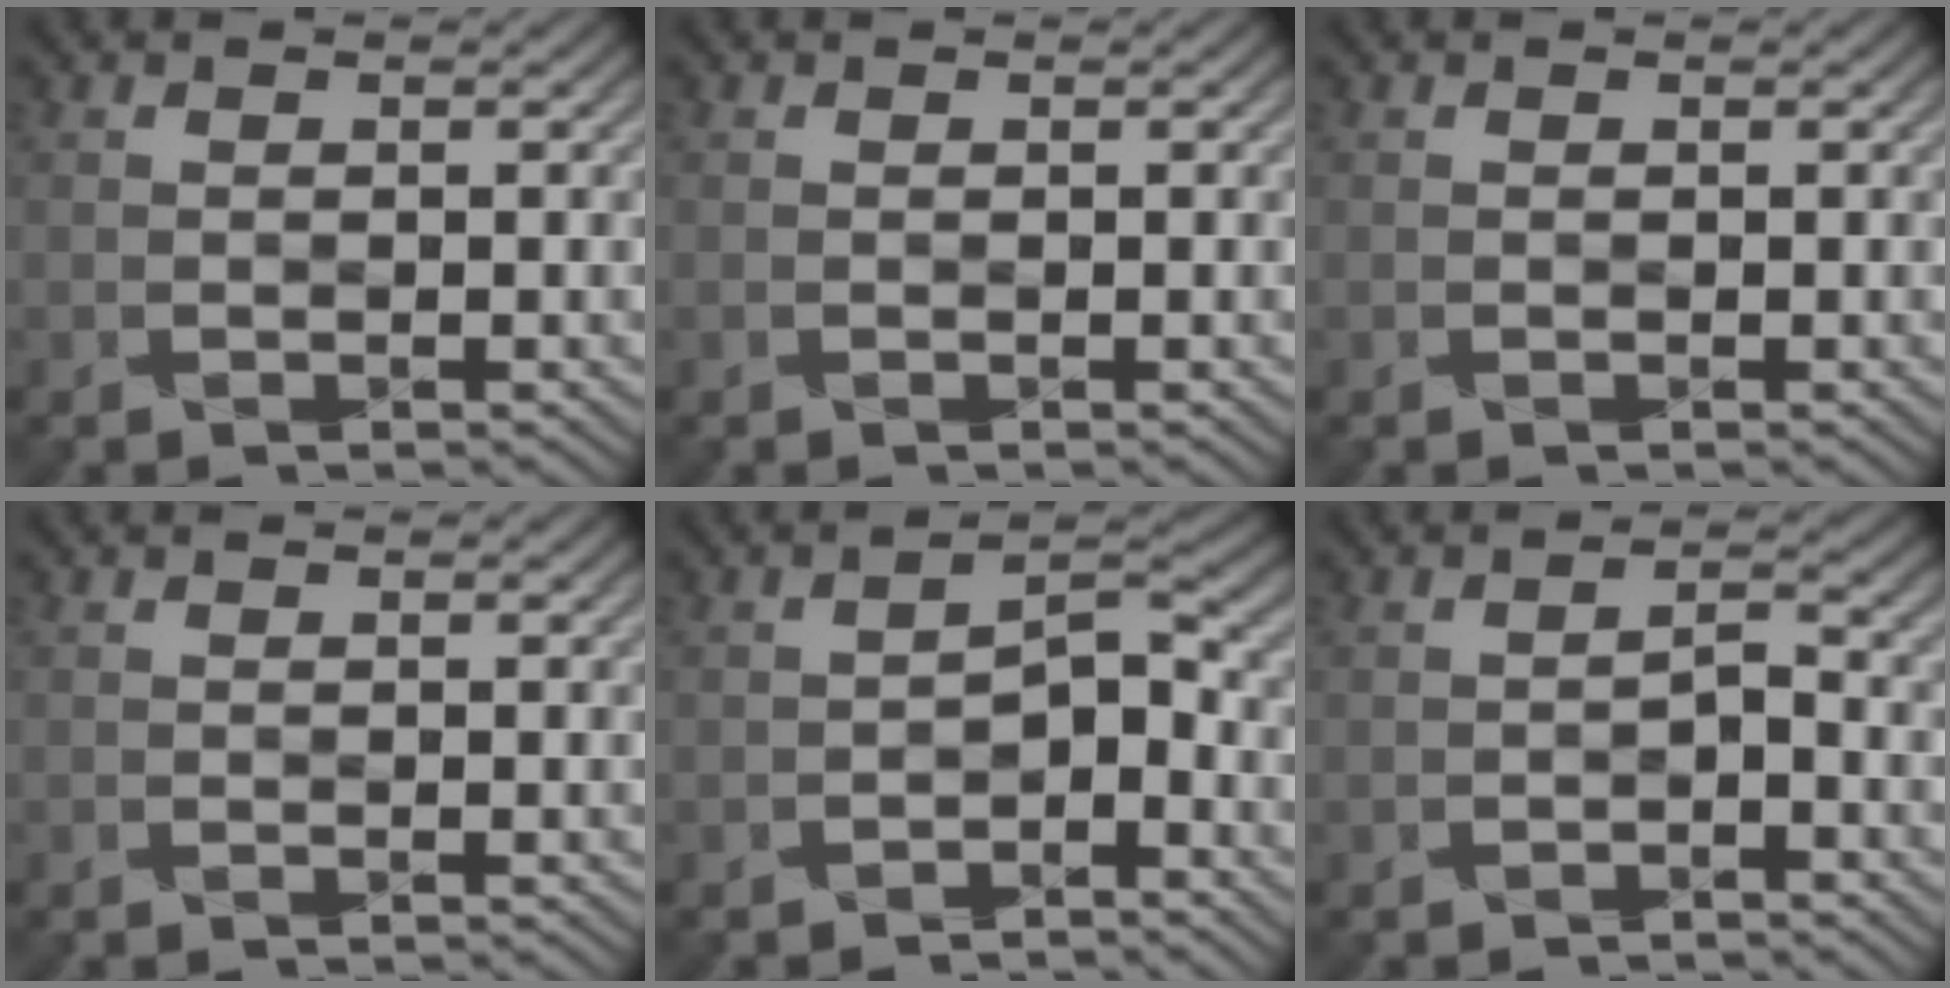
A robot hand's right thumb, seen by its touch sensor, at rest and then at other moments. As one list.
[{"total": 0.0}, {"total": 0.0}, {"total": 0.0}, {"total": 3.1, "force": [-2.1, 1.2, 2.0], "torque": [-0.028, 0.013, -0.039]}, {"total": 1.4, "force": [-1.2, 0.1, 0.7], "torque": [-0.010, 0.009, -0.023]}]